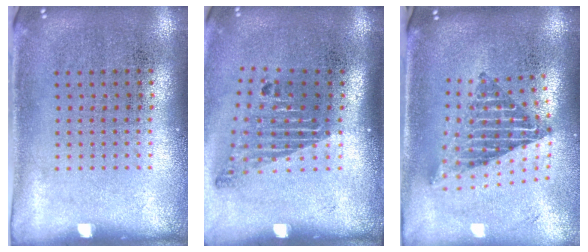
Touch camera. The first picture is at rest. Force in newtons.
{"total": 1.8, "press": 1.2, "slide": 1.4}
{"total": 2.3, "press": 1.6, "slide": 1.6}